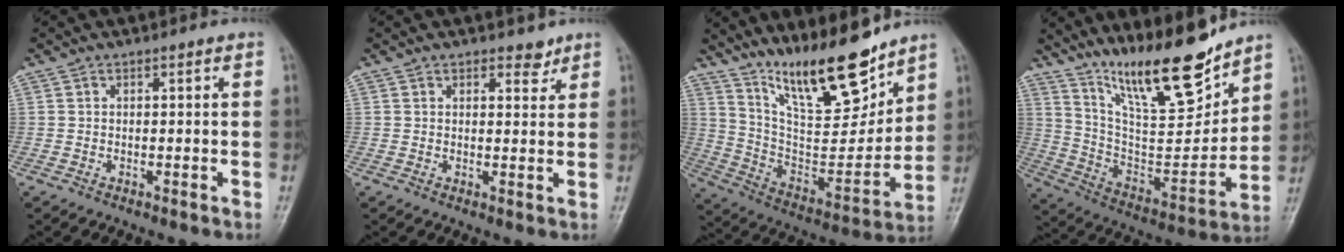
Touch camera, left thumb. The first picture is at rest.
{"total": 2.6, "force": [1.9, 1.4, 1.0], "torque": [0.002, -0.012, 0.027]}
{"total": 19.0, "force": [14.4, 5.1, 11.2], "torque": [-0.141, -0.094, 0.263]}
{"total": 19.7, "force": [15.1, 4.5, 11.7], "torque": [-0.151, -0.097, 0.272]}